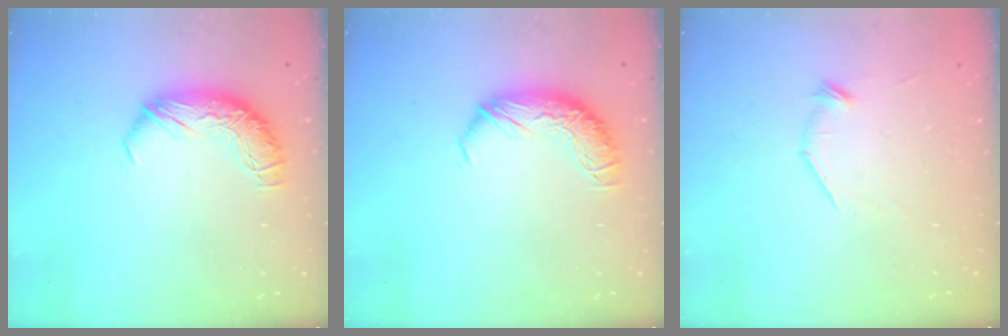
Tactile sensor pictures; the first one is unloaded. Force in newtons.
{"total": 0.0}
{"total": 5.9, "press": 5.8, "slide": 1.3}